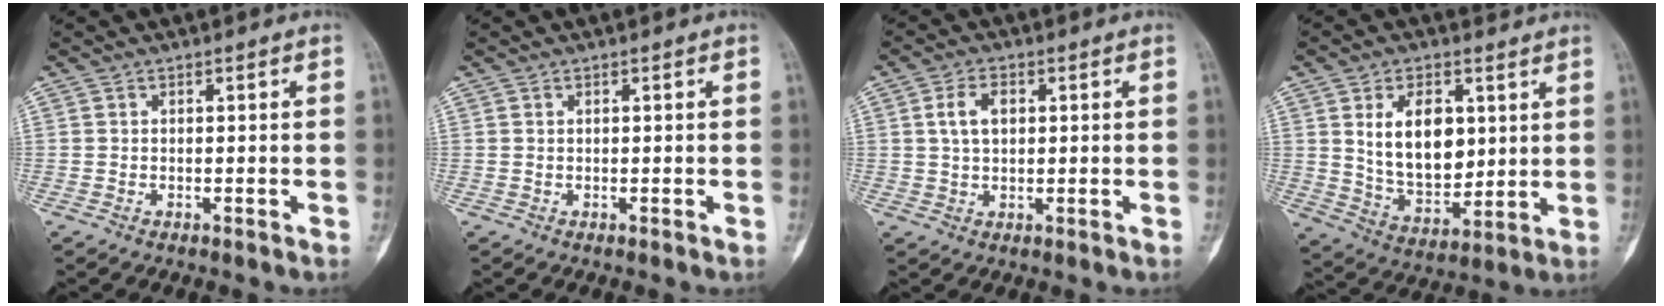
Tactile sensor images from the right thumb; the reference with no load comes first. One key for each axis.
{"total": 0.0}
{"total": 4.7, "fx": 1.1, "fy": 2.9, "fz": 3.5, "tx": -0.067, "ty": 0.005, "tz": 0.020}
{"total": 13.0, "fx": 4.1, "fy": 8.0, "fz": 9.4, "tx": -0.125, "ty": -0.031, "tz": 0.088}